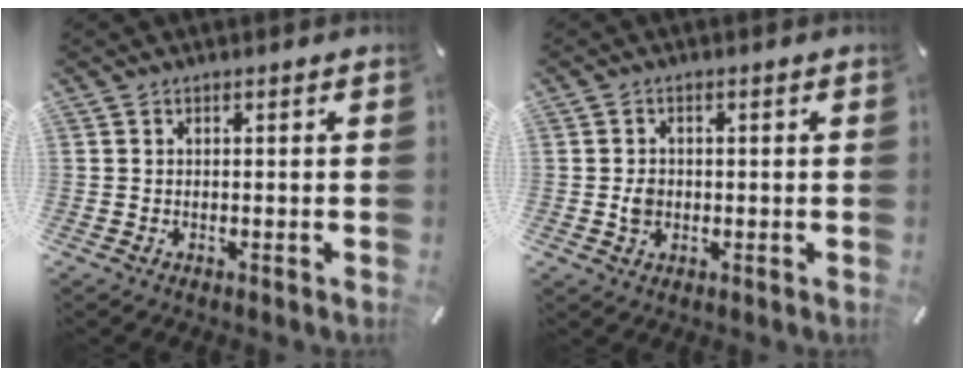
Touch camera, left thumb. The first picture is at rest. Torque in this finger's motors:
{"motor_torque": [0.29, 0.44, 0.30, -0.37, 0.00]}